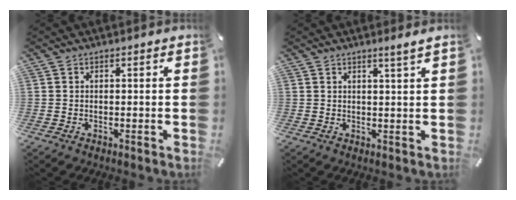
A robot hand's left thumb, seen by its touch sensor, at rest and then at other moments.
{"total": 2.5, "force": [1.8, -0.4, 1.6], "torque": [-0.032, -0.008, 0.031]}